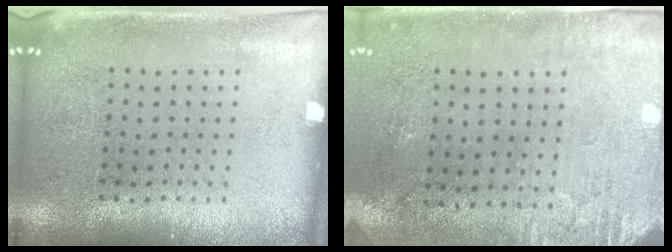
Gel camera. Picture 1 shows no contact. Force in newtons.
{"total": 2.7, "press": 2.3, "slide": 1.5}